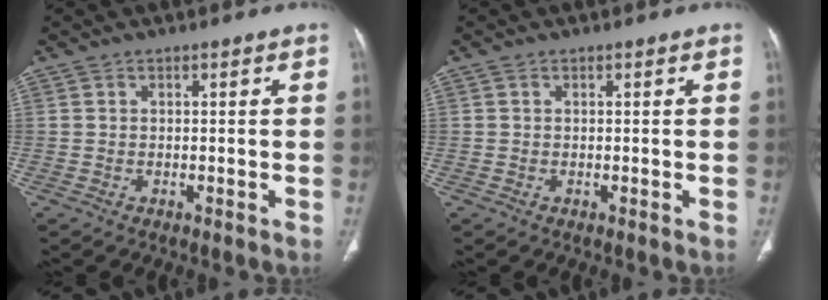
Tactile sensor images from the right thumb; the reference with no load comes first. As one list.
[{"total": 0.0}]